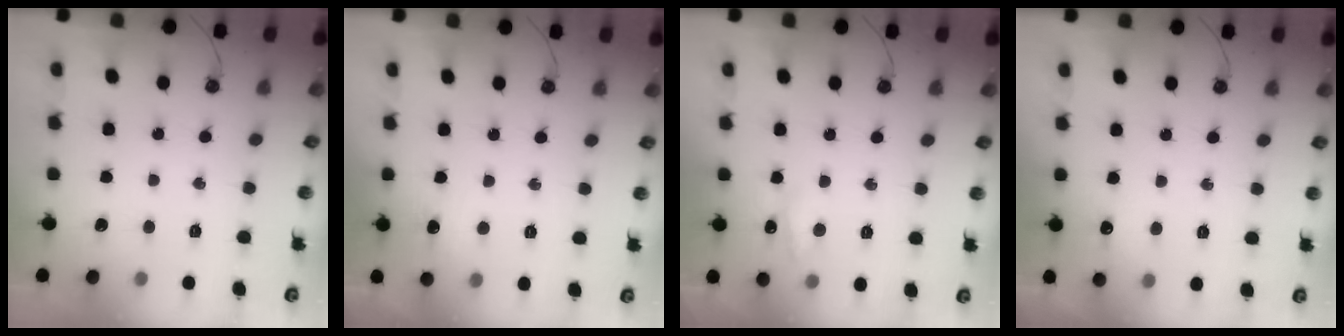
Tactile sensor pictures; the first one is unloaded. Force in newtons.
{"total": 6.7, "press": 6.7, "slide": 0.7}
{"total": 6.7, "press": 6.6, "slide": 0.8}
{"total": 5.6, "press": 5.6, "slide": 0.8}